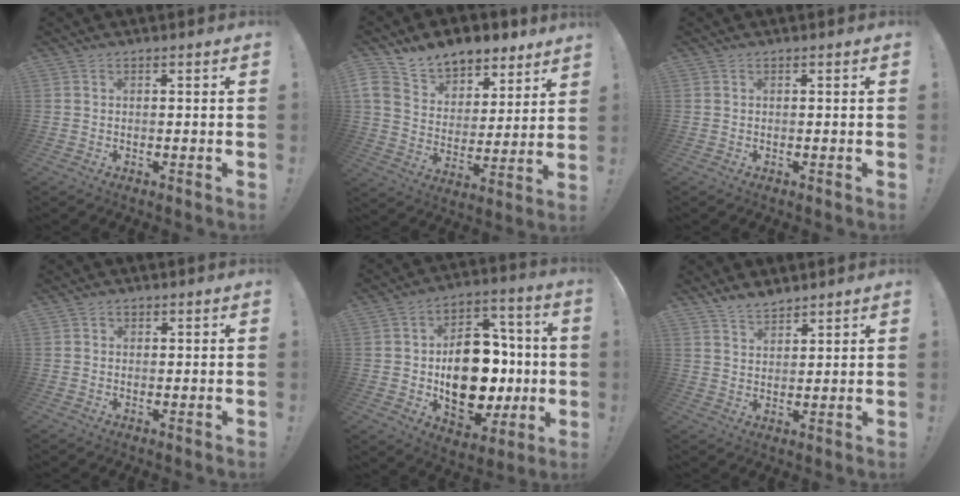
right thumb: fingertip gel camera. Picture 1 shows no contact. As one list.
[{"total": 12.7, "force": [10.2, 6.8, 3.2], "torque": [-0.064, -0.069, 0.194]}, {"total": 0.0}, {"total": 1.1, "force": [0.4, 1.0, 0.2], "torque": [0.004, -0.001, 0.005]}, {"total": 20.2, "force": [-2.2, 13.7, 14.6], "torque": [-0.232, 0.016, -0.020]}, {"total": 5.7, "force": [5.0, 2.2, 1.5], "torque": [-0.031, -0.028, 0.096]}]